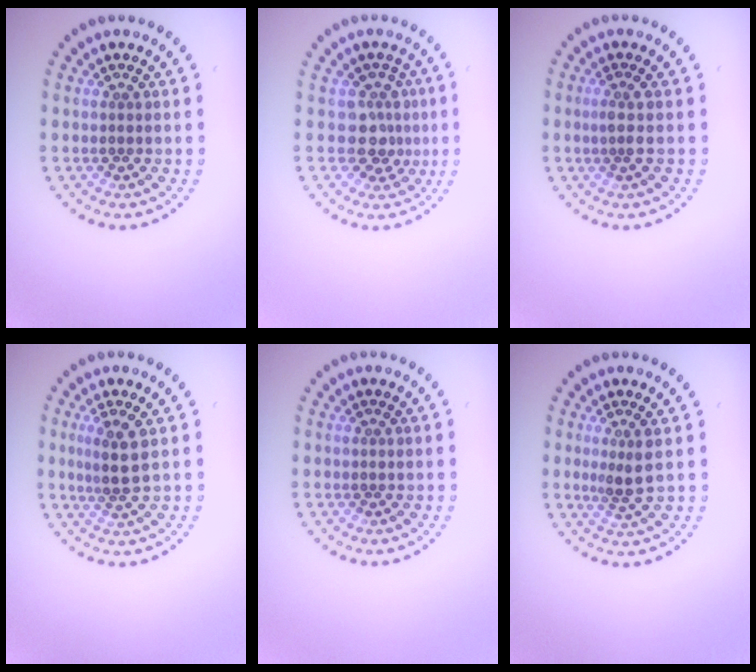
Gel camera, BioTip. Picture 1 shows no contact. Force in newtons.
{"total": 2.6, "press": 2.0, "slide": 1.6}
{"total": 1.1, "press": 0.7, "slide": 0.8}
{"total": 2.3, "press": 1.9, "slide": 1.3}
{"total": 0.0}
{"total": 2.2, "press": 1.7, "slide": 1.4}